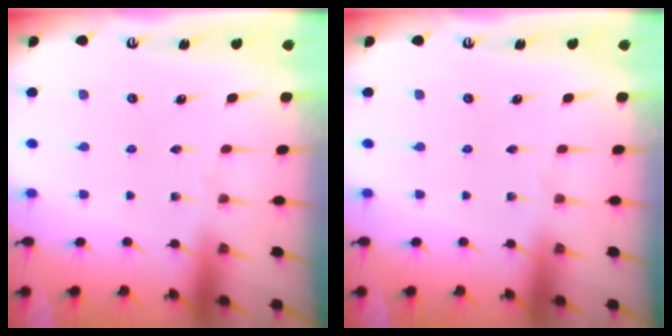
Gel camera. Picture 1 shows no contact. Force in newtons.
{"total": 0.0}